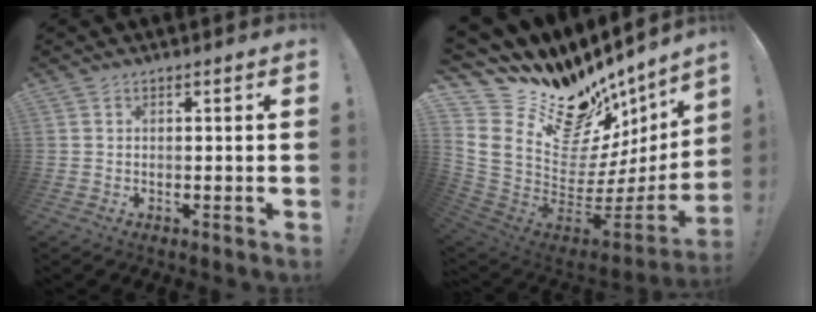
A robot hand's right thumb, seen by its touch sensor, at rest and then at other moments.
{"total": 19.3, "force": [12.3, 11.3, 9.5], "torque": [-0.129, -0.120, 0.266]}